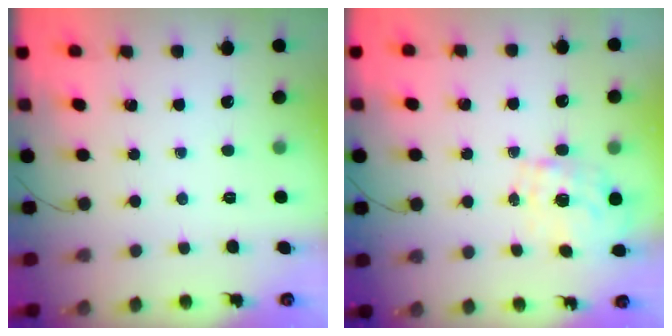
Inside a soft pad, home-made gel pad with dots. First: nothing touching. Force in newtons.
{"total": 1.5, "press": 1.3, "slide": 0.8}